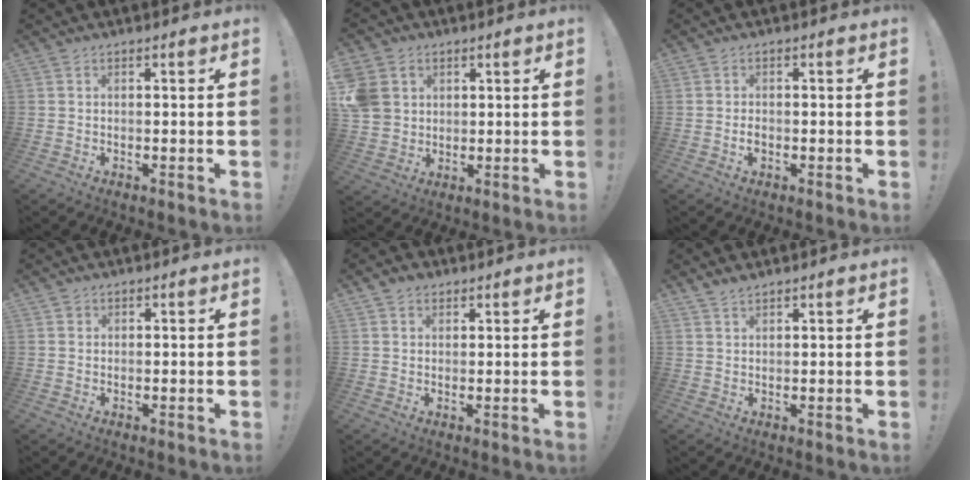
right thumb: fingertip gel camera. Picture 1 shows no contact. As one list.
[{"total": 8.6, "force": [2.7, 7.6, 3.0], "torque": [-0.068, -0.005, 0.060]}, {"total": 1.7, "force": [-0.8, 1.1, 1.0], "torque": [-0.010, 0.000, -0.016]}, {"total": 1.1, "force": [0.7, 0.9, 0.1], "torque": [0.005, -0.002, 0.012]}, {"total": 2.6, "force": [1.6, 2.0, 0.6], "torque": [-0.003, -0.005, 0.028]}, {"total": 2.2, "force": [2.0, 0.6, 0.7], "torque": [-0.008, -0.013, 0.037]}]